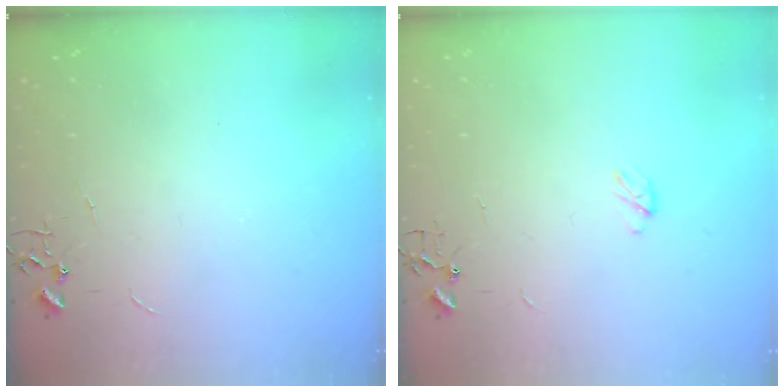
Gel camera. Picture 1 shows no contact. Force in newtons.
{"total": 2.9, "press": 2.9, "slide": 0.4}